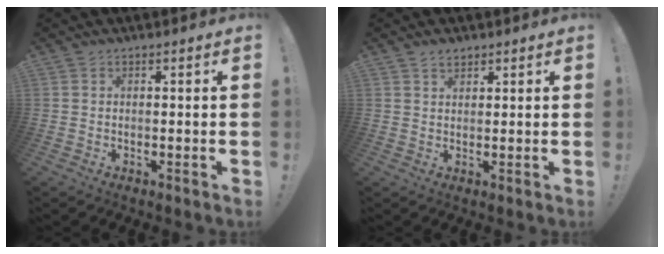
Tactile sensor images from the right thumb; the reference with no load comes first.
{"total": 2.2, "force": [1.8, 1.1, 0.8], "torque": [-0.006, -0.011, 0.030]}